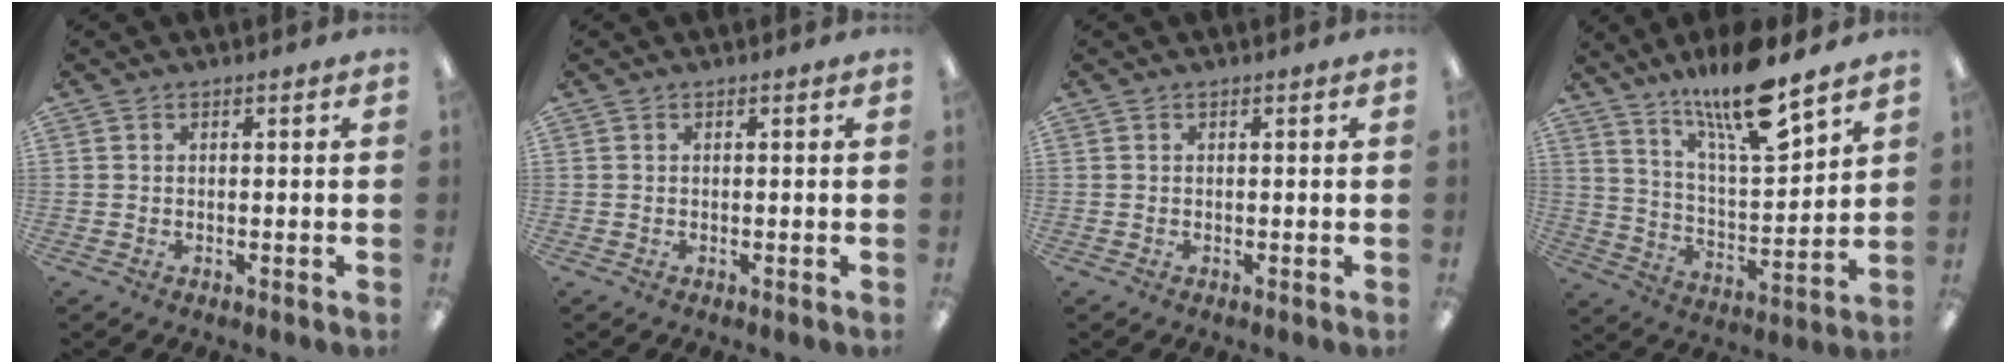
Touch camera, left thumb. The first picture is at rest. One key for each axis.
{"total": 0.0}
{"total": 0.0}
{"total": 16.3, "fx": 12.9, "fy": 3.0, "fz": 9.4, "tx": -0.162, "ty": -0.083, "tz": 0.213}